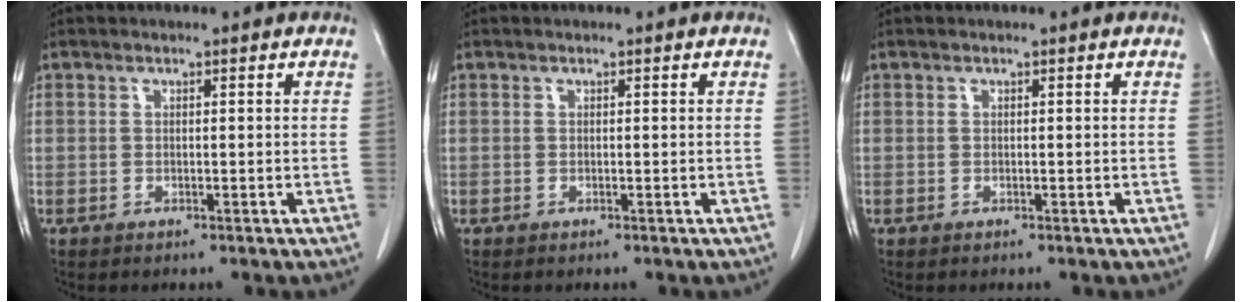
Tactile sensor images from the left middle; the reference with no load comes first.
{"total": 0.0}
{"total": 0.0}